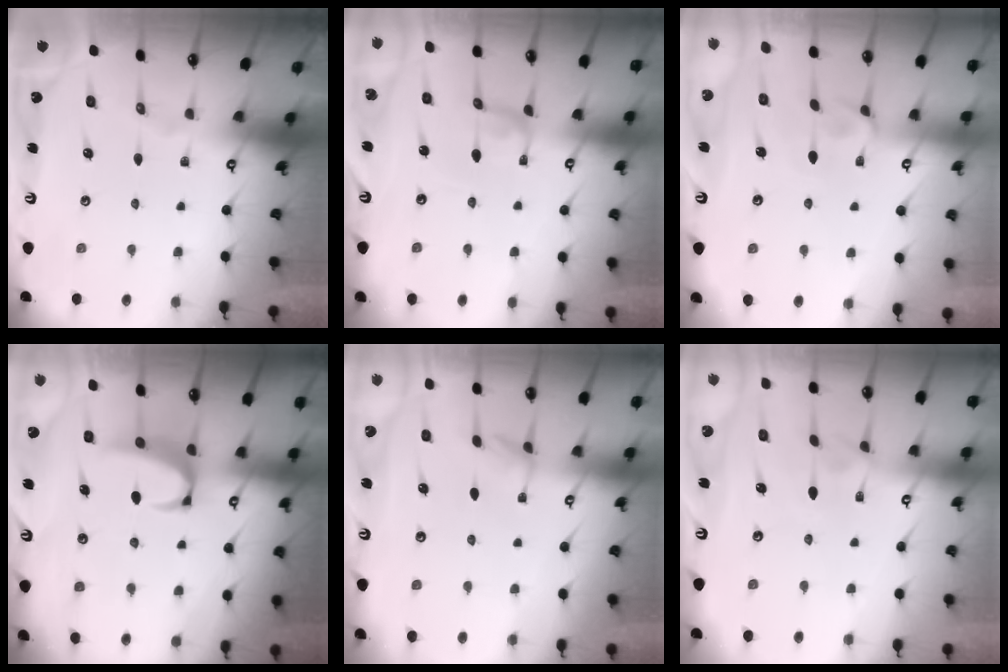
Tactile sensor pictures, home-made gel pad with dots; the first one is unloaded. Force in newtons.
{"total": 2.2, "press": 2.2, "slide": 0.1}
{"total": 4.1, "press": 4.0, "slide": 0.5}
{"total": 3.5, "press": 3.4, "slide": 0.7}
{"total": 2.7, "press": 2.7, "slide": 0.5}
{"total": 3.2, "press": 3.2, "slide": 0.3}